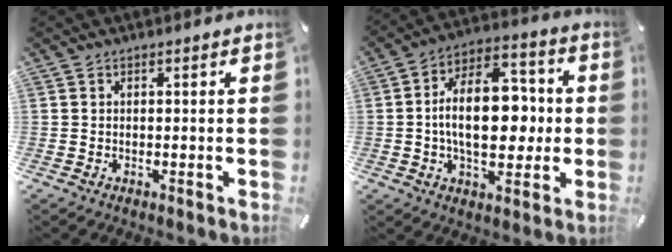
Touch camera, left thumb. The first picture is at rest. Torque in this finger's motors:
{"motor_torque": [1.89, 3.12, 1.31, -0.94, 0.57]}